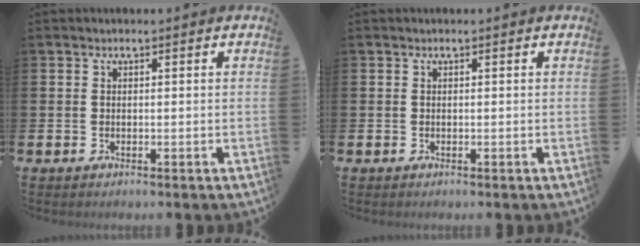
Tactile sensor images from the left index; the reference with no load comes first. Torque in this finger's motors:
{"motor_torque": [0.00, 0.00, 0.00, 0.00]}